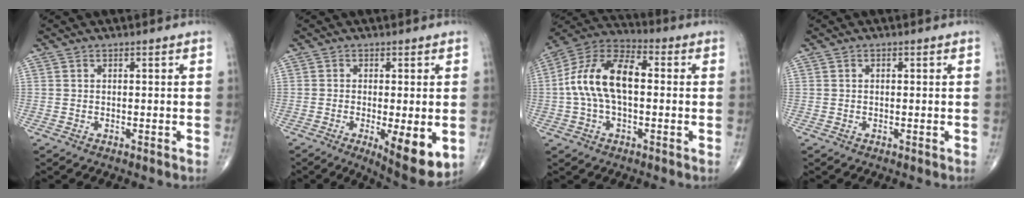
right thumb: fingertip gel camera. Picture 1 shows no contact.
{"total": 9.9, "force": [-2.5, 2.9, 9.1], "torque": [-0.132, -0.024, -0.032]}
{"total": 15.0, "force": [0.5, 8.2, 12.5], "torque": [-0.240, 0.039, -0.001]}
{"total": 0.5, "force": [0.1, 0.3, 0.4], "torque": [-0.008, 0.002, 0.002]}